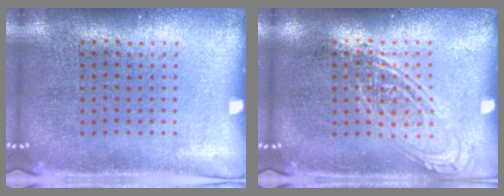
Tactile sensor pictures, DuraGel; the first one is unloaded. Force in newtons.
{"total": 2.2, "press": 2.2, "slide": 0.2}